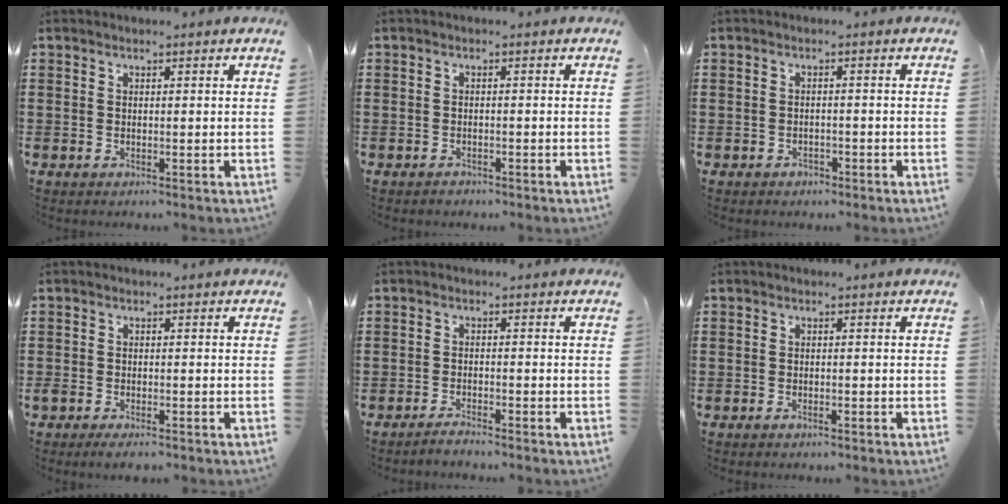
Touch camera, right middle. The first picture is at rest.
{"total": 0.8, "force": [-0.8, 0.2, 0.0], "torque": [-0.003, 0.001, -0.018]}
{"total": 1.2, "force": [-1.0, 0.6, 0.0], "torque": [-0.005, 0.002, -0.024]}
{"total": 1.5, "force": [-1.2, 0.3, 0.8], "torque": [-0.024, -0.004, -0.025]}
{"total": 1.7, "force": [-1.6, -0.1, 0.5], "torque": [-0.009, 0.001, -0.031]}
{"total": 0.8, "force": [-0.7, 0.2, 0.3], "torque": [-0.008, -0.002, -0.014]}